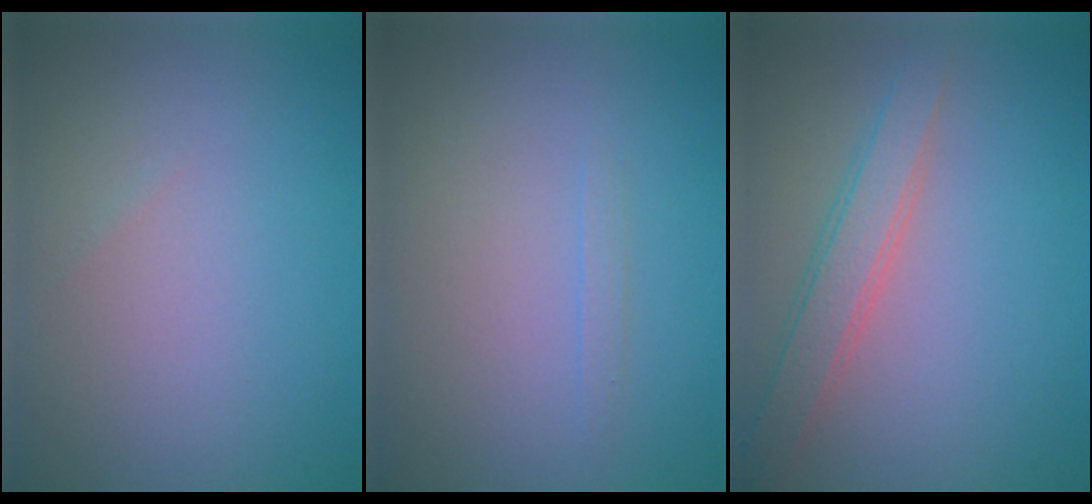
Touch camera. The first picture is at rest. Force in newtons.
{"total": 0.6, "press": 0.6, "slide": 0.0}
{"total": 3.2, "press": 3.2, "slide": 0.1}